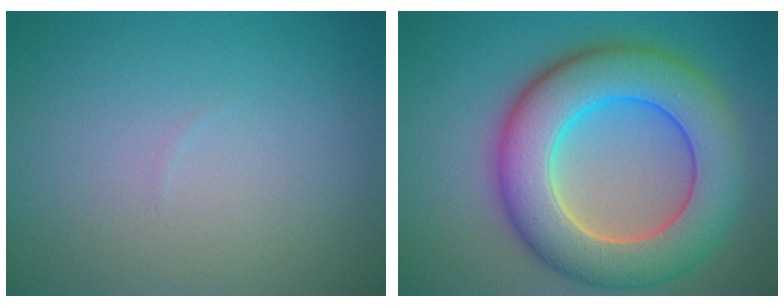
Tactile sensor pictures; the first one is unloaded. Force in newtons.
{"total": 10.6, "press": 10.6, "slide": 0.5}